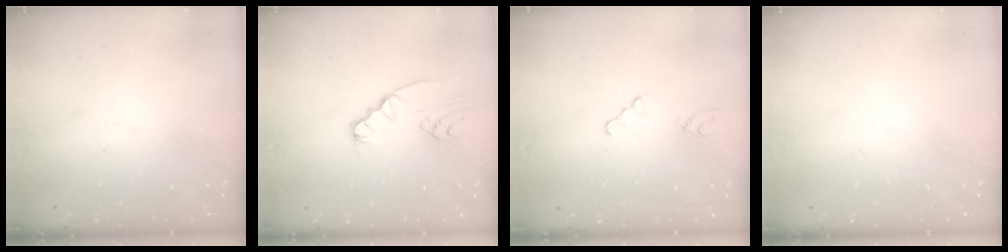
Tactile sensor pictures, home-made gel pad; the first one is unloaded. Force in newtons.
{"total": 2.4, "press": 2.4, "slide": 0.4}
{"total": 2.5, "press": 2.5, "slide": 0.5}
{"total": 0.0}